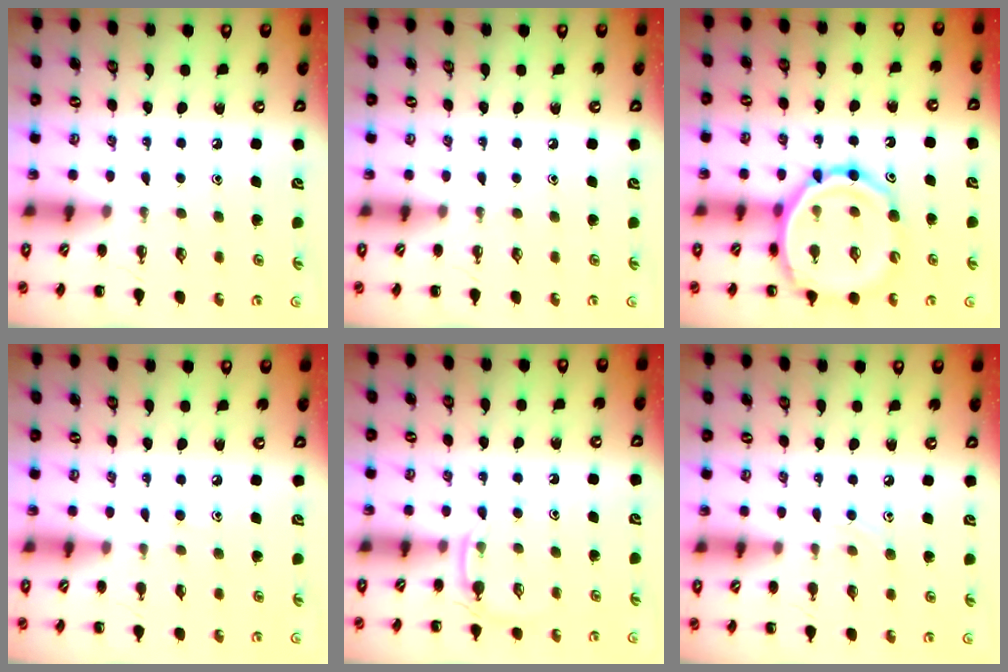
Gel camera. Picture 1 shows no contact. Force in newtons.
{"total": 0.0}
{"total": 17.0, "press": 16.6, "slide": 3.6}
{"total": 5.7, "press": 5.4, "slide": 1.9}
{"total": 4.6, "press": 4.4, "slide": 1.4}
{"total": 4.0, "press": 3.8, "slide": 1.2}